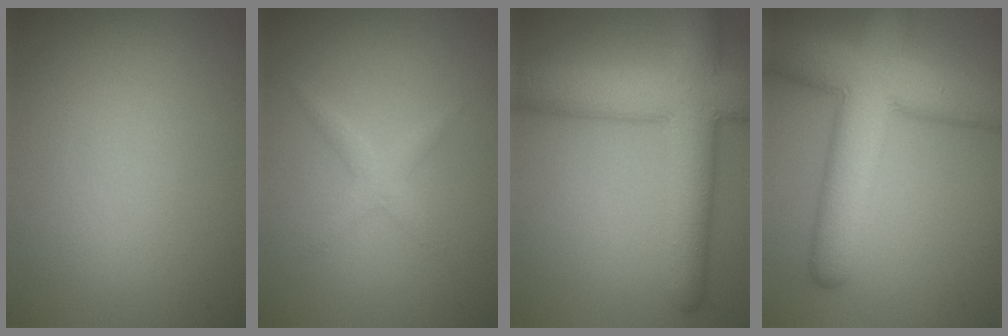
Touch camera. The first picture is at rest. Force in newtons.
{"total": 1.6, "press": 1.6, "slide": 0.0}
{"total": 9.2, "press": 9.2, "slide": 0.2}
{"total": 10.6, "press": 10.6, "slide": 0.5}